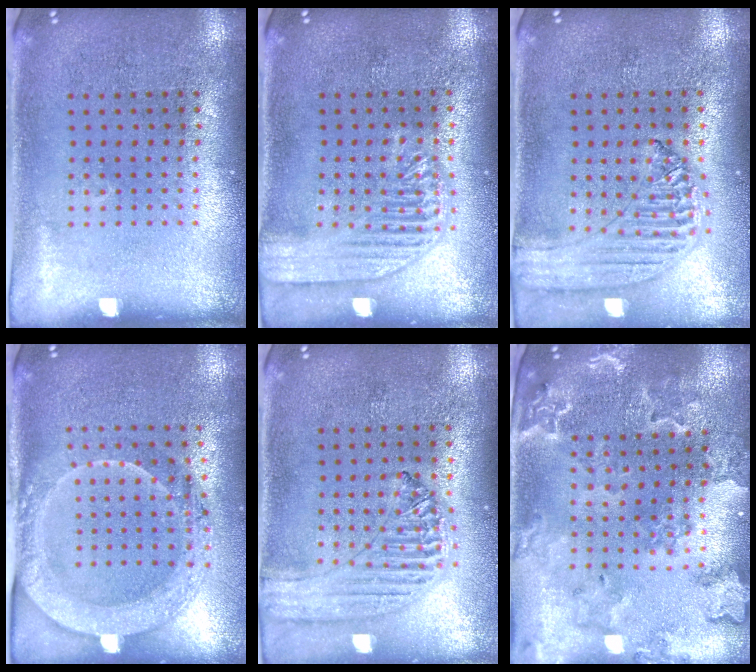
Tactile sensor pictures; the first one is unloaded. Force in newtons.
{"total": 1.8, "press": 1.8, "slide": 0.3}
{"total": 1.3, "press": 1.2, "slide": 0.2}
{"total": 2.0, "press": 2.0, "slide": 0.5}
{"total": 1.3, "press": 1.3, "slide": 0.1}
{"total": 1.8, "press": 1.8, "slide": 0.3}